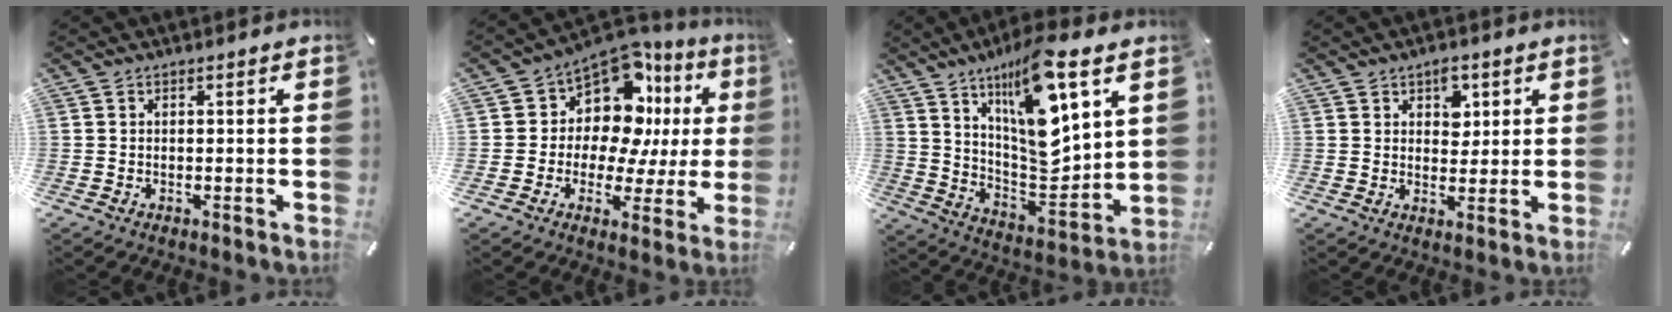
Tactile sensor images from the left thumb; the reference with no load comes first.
{"total": 12.7, "force": [6.1, 8.8, 6.9], "torque": [-0.123, -0.067, 0.108]}
{"total": 17.8, "force": [10.2, 5.8, 13.3], "torque": [-0.226, -0.069, 0.165]}
{"total": 4.6, "force": [2.3, 3.3, 2.2], "torque": [-0.011, -0.010, 0.033]}